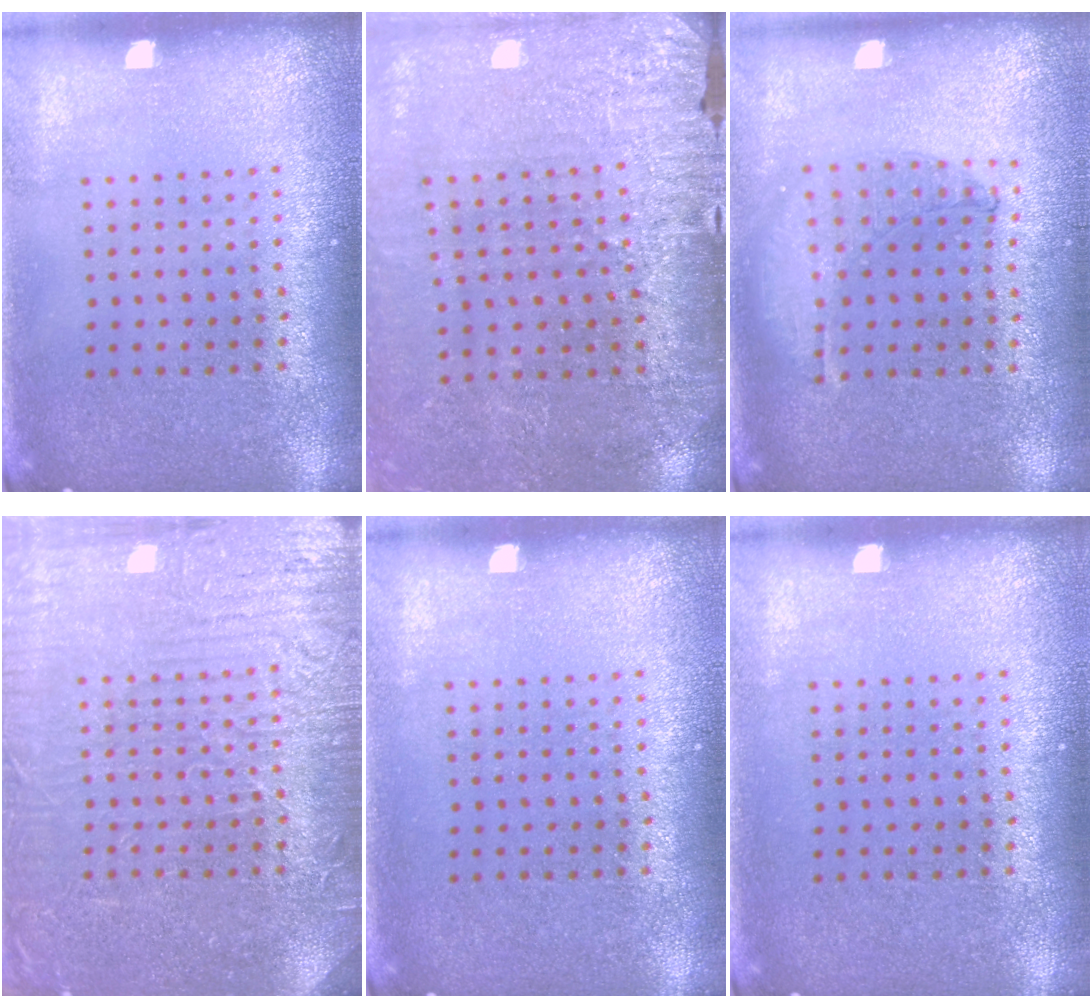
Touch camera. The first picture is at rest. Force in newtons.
{"total": 3.0, "press": 3.0, "slide": 0.1}
{"total": 0.7, "press": 0.7, "slide": 0.2}
{"total": 6.4, "press": 6.4, "slide": 0.9}
{"total": 0.0}
{"total": 0.0}